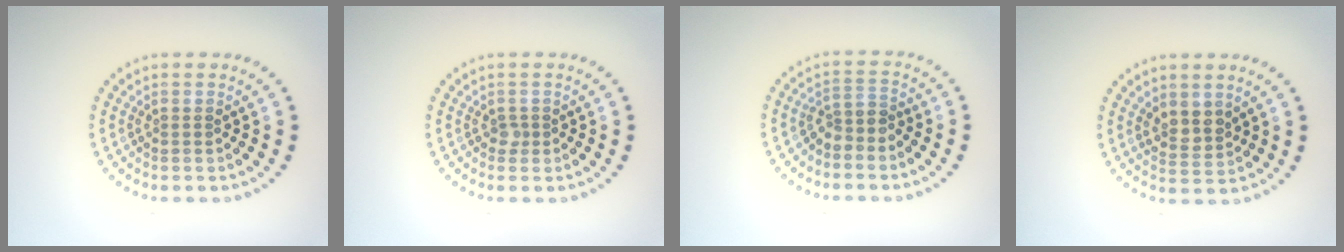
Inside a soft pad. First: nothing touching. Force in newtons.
{"total": 0.8, "press": 0.5, "slide": 0.6}
{"total": 2.3, "press": 1.7, "slide": 1.6}
{"total": 2.1, "press": 1.8, "slide": 1.0}